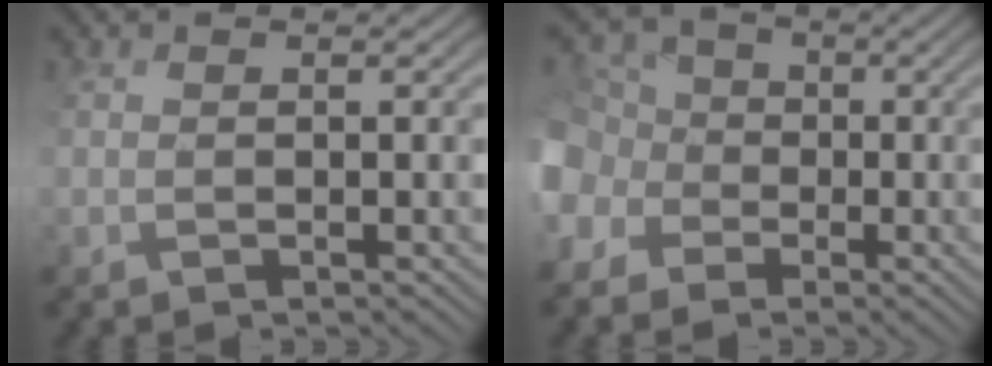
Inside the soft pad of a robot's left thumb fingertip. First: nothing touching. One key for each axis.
{"total": 10.0, "fx": -2.6, "fy": 8.7, "fz": 4.1, "tx": -0.135, "ty": -0.019, "tz": -0.076}